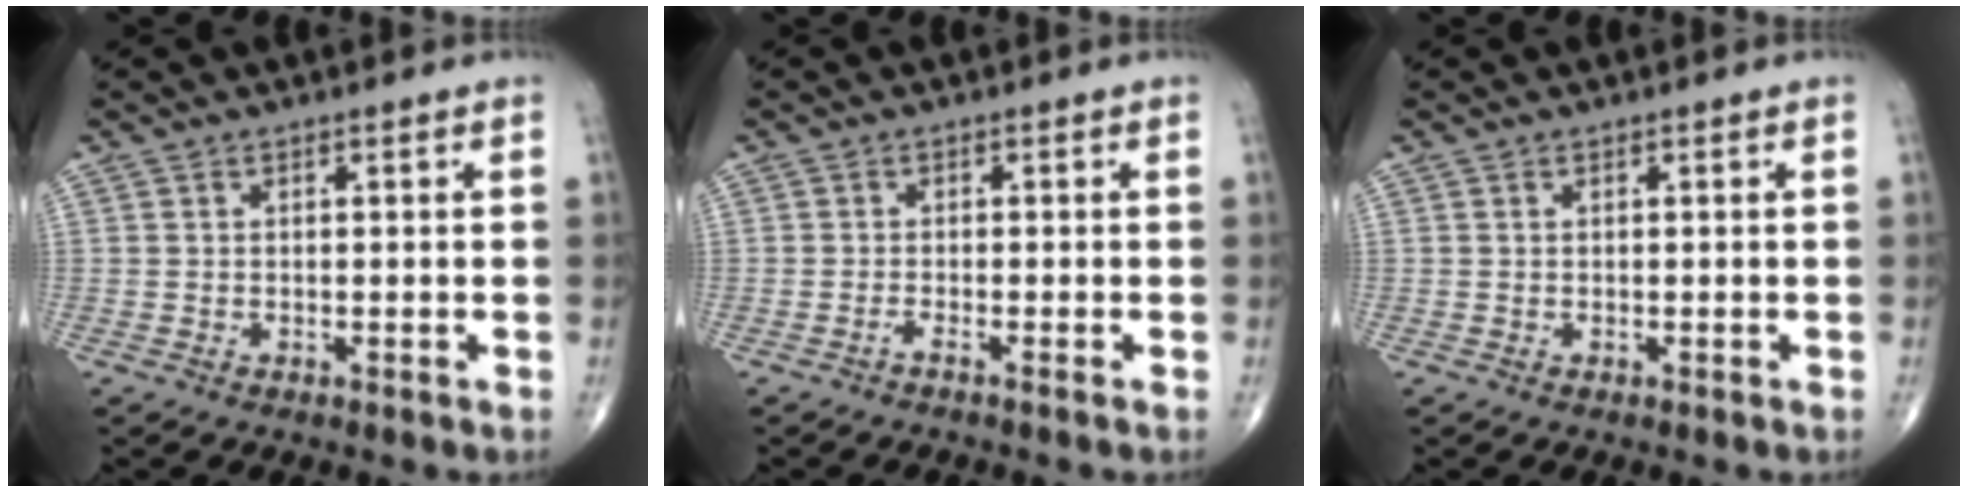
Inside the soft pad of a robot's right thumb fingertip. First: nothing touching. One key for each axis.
{"total": 0.9, "fx": -0.7, "fy": -0.2, "fz": 0.5, "tx": -0.014, "ty": 0.003, "tz": -0.015}
{"total": 0.0}